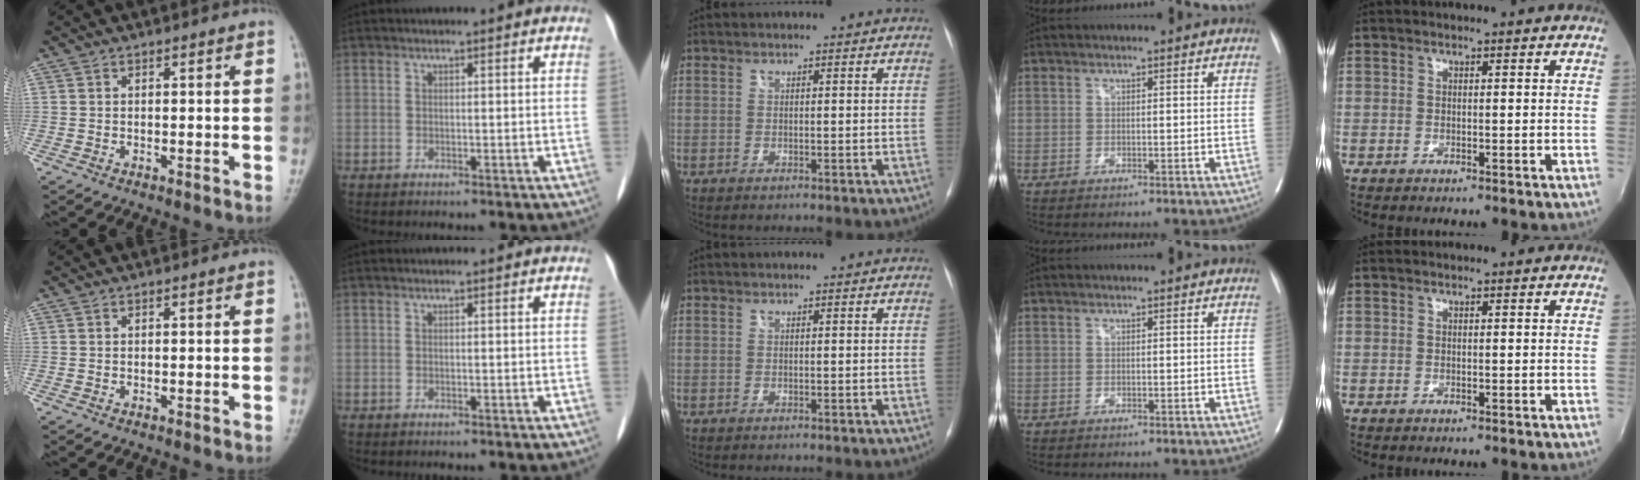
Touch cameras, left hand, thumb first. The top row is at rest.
{}